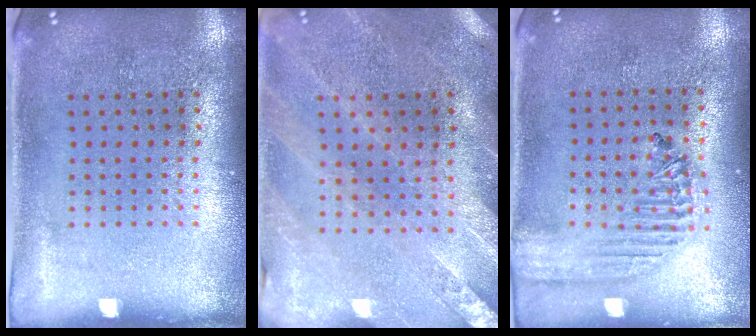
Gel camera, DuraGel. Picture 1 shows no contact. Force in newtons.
{"total": 0.5, "press": 0.5, "slide": 0.2}
{"total": 1.8, "press": 1.7, "slide": 0.7}